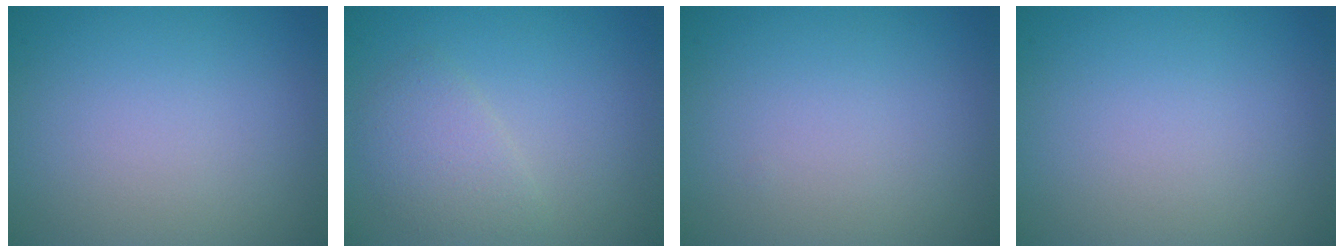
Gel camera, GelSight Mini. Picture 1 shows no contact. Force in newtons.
{"total": 2.4, "press": 2.4, "slide": 0.2}
{"total": 0.0}
{"total": 0.0}